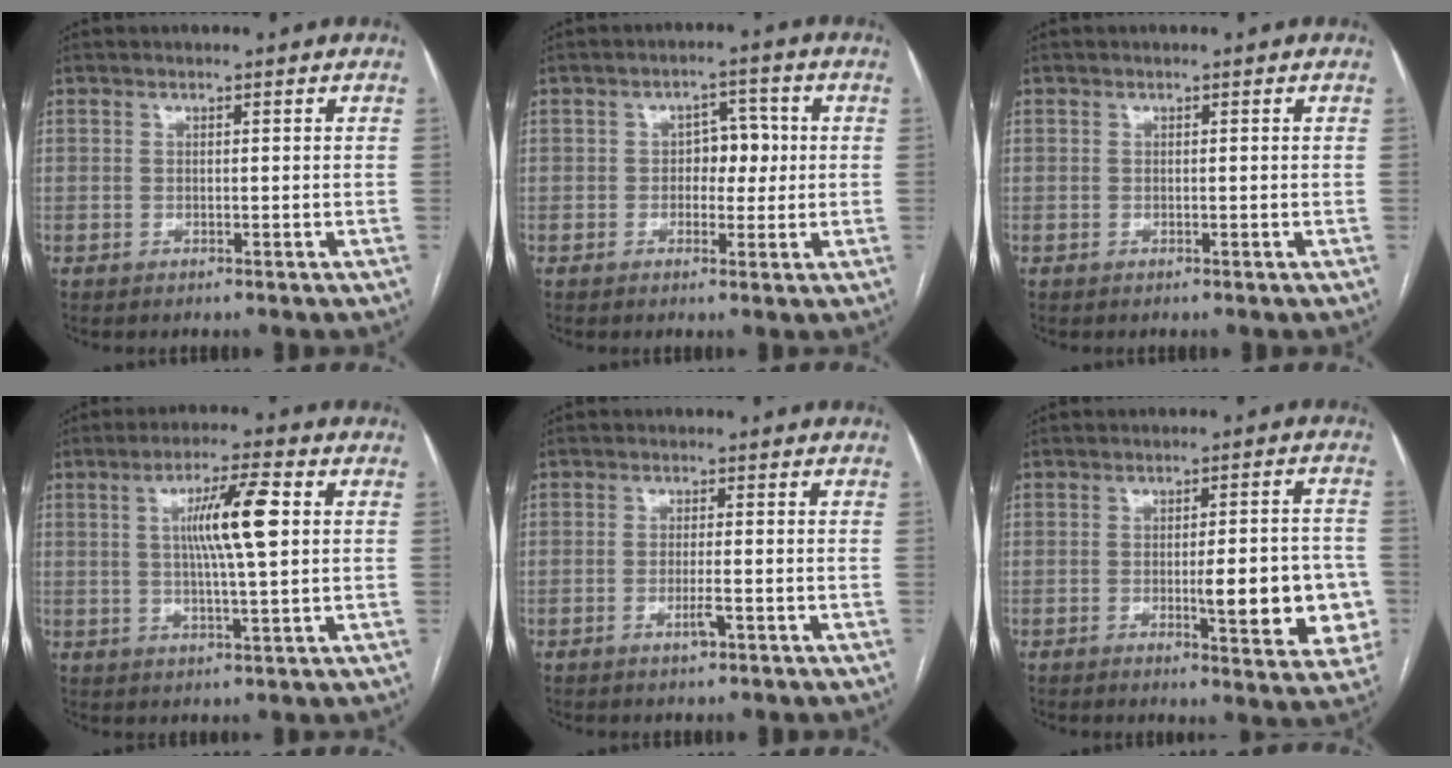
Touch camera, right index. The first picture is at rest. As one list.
[{"total": 4.5, "force": [0.1, 2.9, 3.4], "torque": [-0.043, 0.015, 0.001]}, {"total": 0.0}, {"total": 9.0, "force": [1.7, 0.3, 8.8], "torque": [-0.156, 0.005, 0.029]}, {"total": 2.5, "force": [-1.2, 0.3, 2.2], "torque": [-0.039, -0.002, -0.020]}, {"total": 12.0, "force": [-2.5, 2.6, 11.4], "torque": [-0.130, 0.007, -0.026]}]